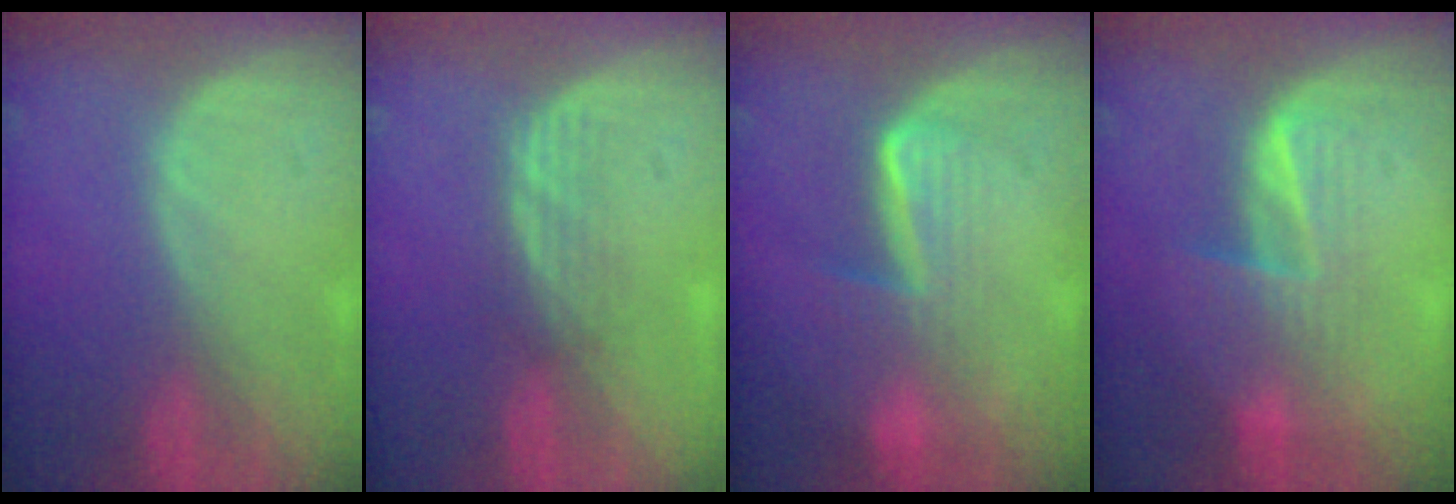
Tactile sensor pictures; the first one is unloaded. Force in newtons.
{"total": 2.9, "press": 2.6, "slide": 1.2}
{"total": 6.7, "press": 5.8, "slide": 3.4}
{"total": 6.2, "press": 5.9, "slide": 1.9}